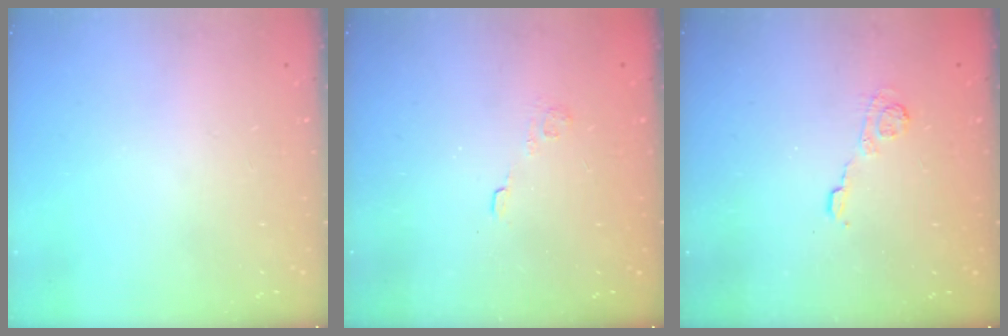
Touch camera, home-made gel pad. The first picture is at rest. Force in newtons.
{"total": 2.1, "press": 1.6, "slide": 1.4}
{"total": 4.1, "press": 3.8, "slide": 1.4}